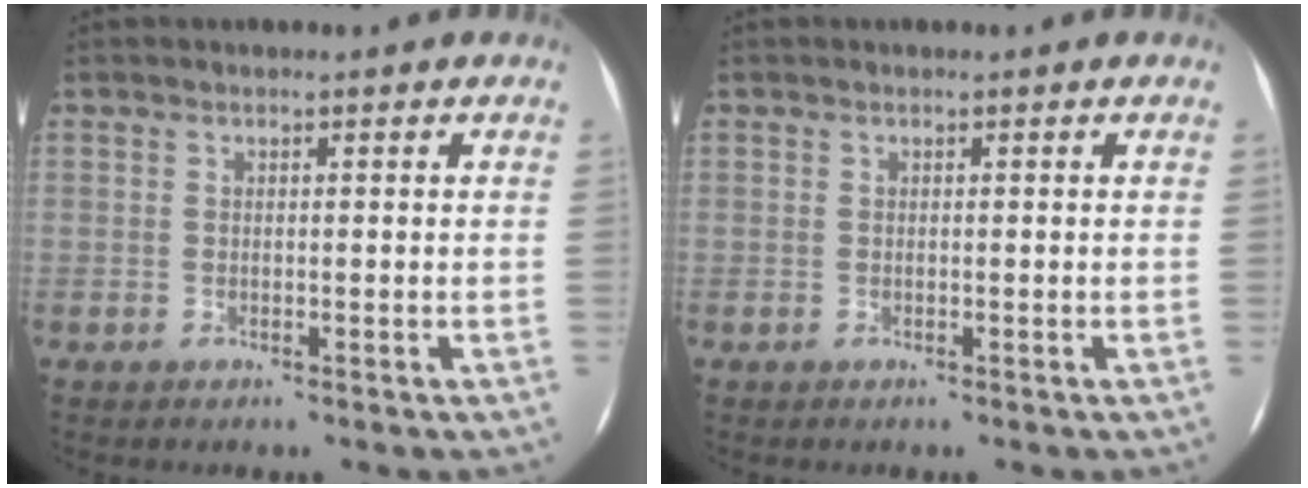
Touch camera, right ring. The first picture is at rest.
{"total": 0.0}